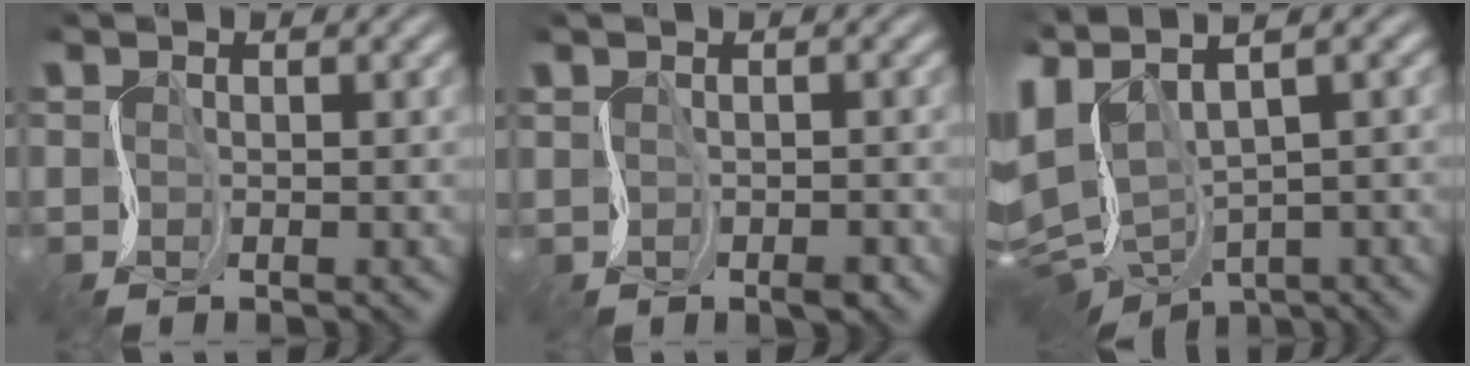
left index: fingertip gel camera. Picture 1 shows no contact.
{"total": 1.7, "force": [-0.6, 0.9, 1.3], "torque": [-0.020, -0.005, -0.006]}
{"total": 9.4, "force": [1.5, 5.0, 7.8], "torque": [-0.193, -0.003, 0.051]}